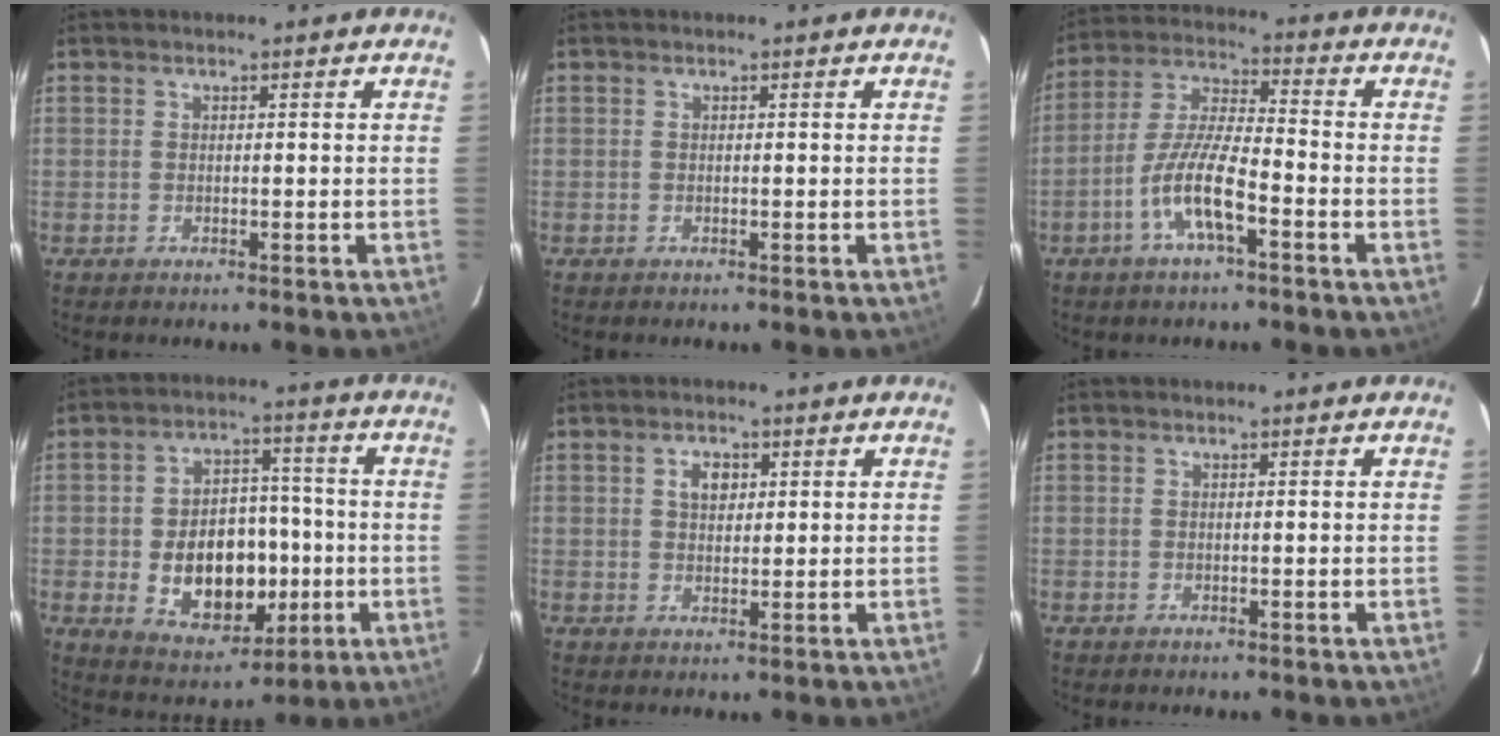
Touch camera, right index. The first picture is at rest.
{"total": 0.0}
{"total": 10.1, "force": [-4.9, 2.1, 8.6], "torque": [-0.184, 0.002, -0.092]}
{"total": 14.9, "force": [-2.9, 10.2, 10.5], "torque": [-0.209, 0.016, -0.019]}
{"total": 3.3, "force": [1.1, 2.3, 2.1], "torque": [-0.032, 0.008, 0.020]}
{"total": 0.0}